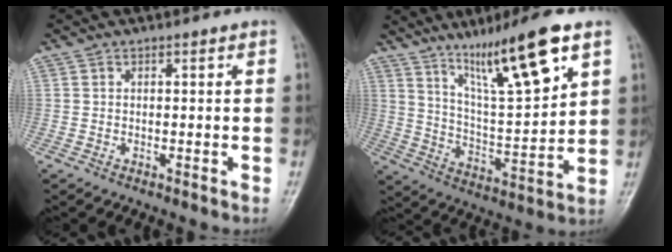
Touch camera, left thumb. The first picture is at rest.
{"total": 16.0, "force": [9.8, 2.3, 12.5], "torque": [-0.206, -0.053, 0.180]}